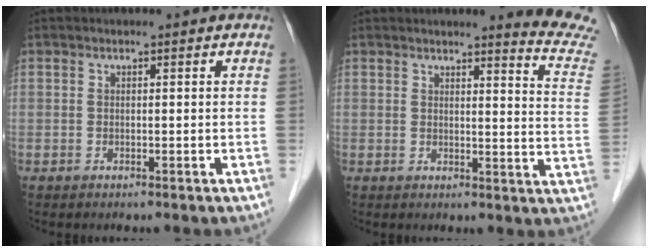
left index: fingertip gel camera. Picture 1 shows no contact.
{"total": 9.7, "force": [9.4, -1.5, 1.9], "torque": [-0.018, -0.094, 0.084]}